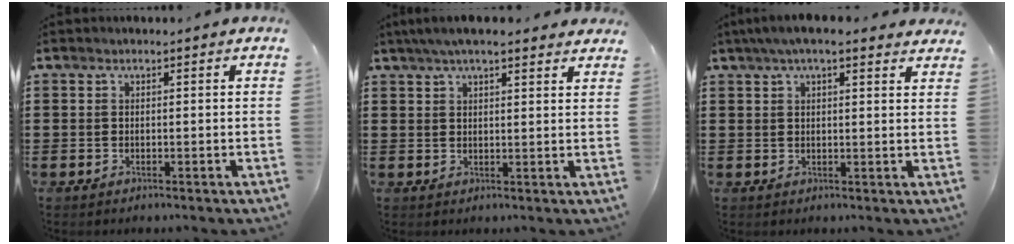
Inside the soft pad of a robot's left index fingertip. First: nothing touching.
{"total": 4.6, "force": [3.7, 0.9, 2.6], "torque": [-0.058, 0.002, 0.068]}
{"total": 4.5, "force": [3.4, 0.9, 2.9], "torque": [-0.064, 0.004, 0.061]}